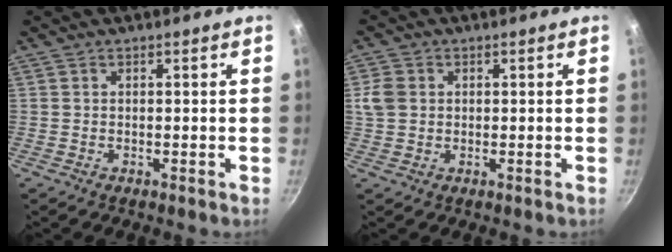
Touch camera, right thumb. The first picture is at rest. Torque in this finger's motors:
{"motor_torque": [0.71, 0.86, 0.61, -0.45, 0.00]}